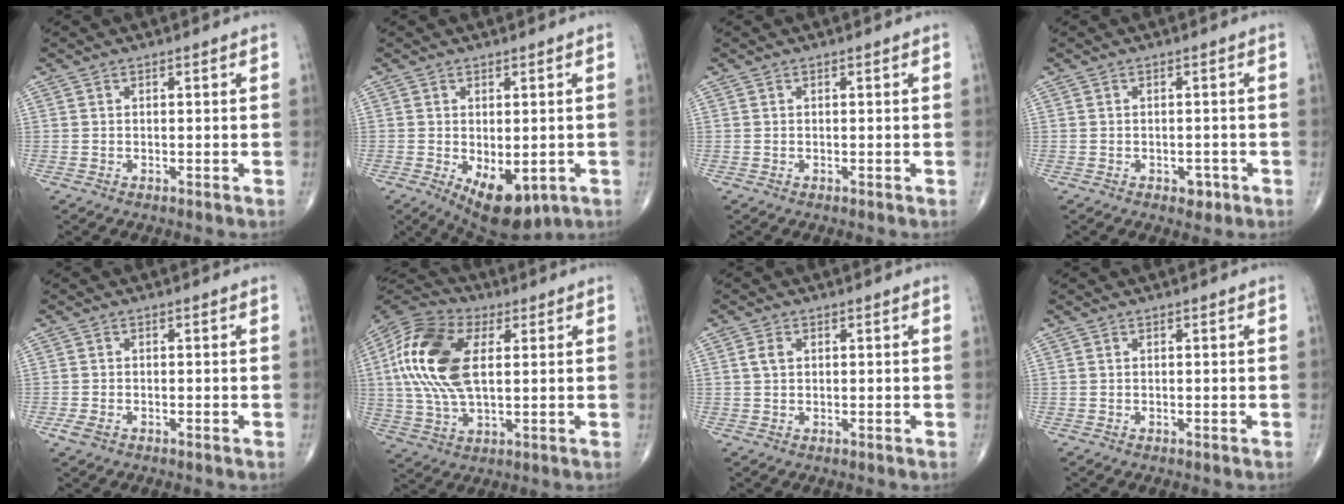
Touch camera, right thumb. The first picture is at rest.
{"total": 9.9, "force": [-3.4, 5.1, 7.8], "torque": [-0.098, -0.008, -0.035]}
{"total": 0.0}
{"total": 2.1, "force": [-1.0, 1.4, 1.2], "torque": [-0.002, 0.004, -0.011]}
{"total": 2.0, "force": [-1.0, 1.1, 1.4], "torque": [-0.033, -0.002, -0.020]}
{"total": 18.0, "force": [3.2, 9.6, 14.8], "torque": [-0.313, 0.010, 0.051]}
{"total": 2.1, "force": [0.6, 1.5, 1.3], "torque": [-0.024, 0.005, 0.012]}
{"total": 0.0}